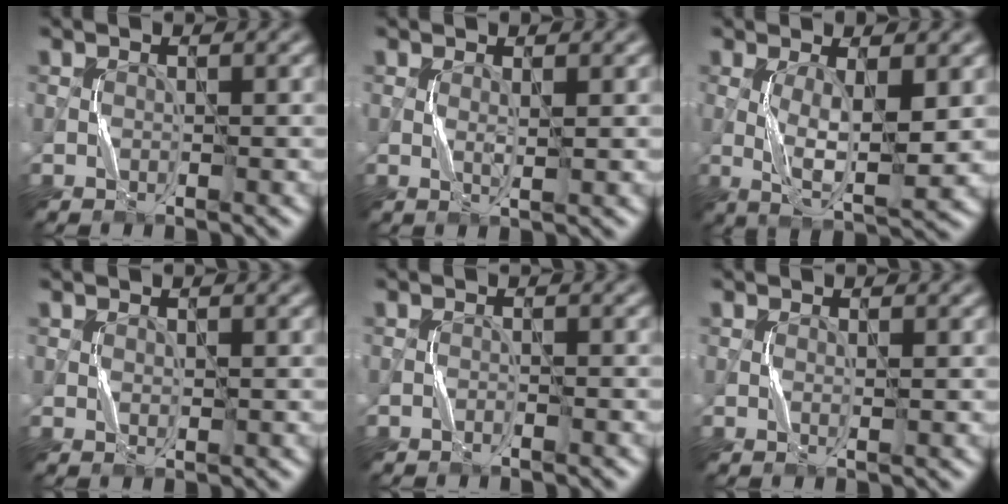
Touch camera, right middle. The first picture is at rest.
{"total": 1.0, "force": [0.4, 0.0, 0.9], "torque": [-0.018, -0.001, 0.007]}
{"total": 5.6, "force": [0.5, 1.4, 5.4], "torque": [-0.099, -0.005, 0.013]}
{"total": 0.7, "force": [0.4, 0.3, 0.5], "torque": [-0.010, -0.002, 0.008]}
{"total": 0.6, "force": [-0.6, -0.1, 0.3], "torque": [-0.005, 0.004, -0.012]}
{"total": 0.6, "force": [0.2, -0.1, 0.5], "torque": [-0.008, 0.000, 0.003]}